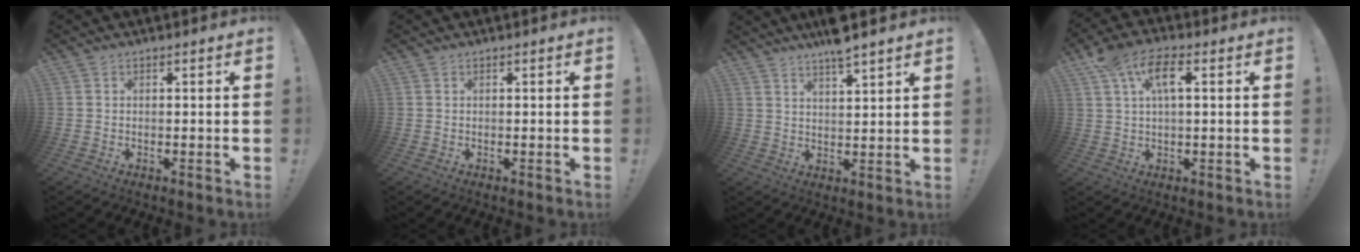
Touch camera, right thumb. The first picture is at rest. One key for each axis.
{"total": 0.0}
{"total": 6.3, "fx": 5.5, "fy": 0.2, "fz": 3.2, "tx": -0.051, "ty": -0.034, "tz": 0.094}
{"total": 9.4, "fx": 3.5, "fy": 4.3, "fz": 7.6, "tx": -0.143, "ty": 0.004, "tz": 0.064}